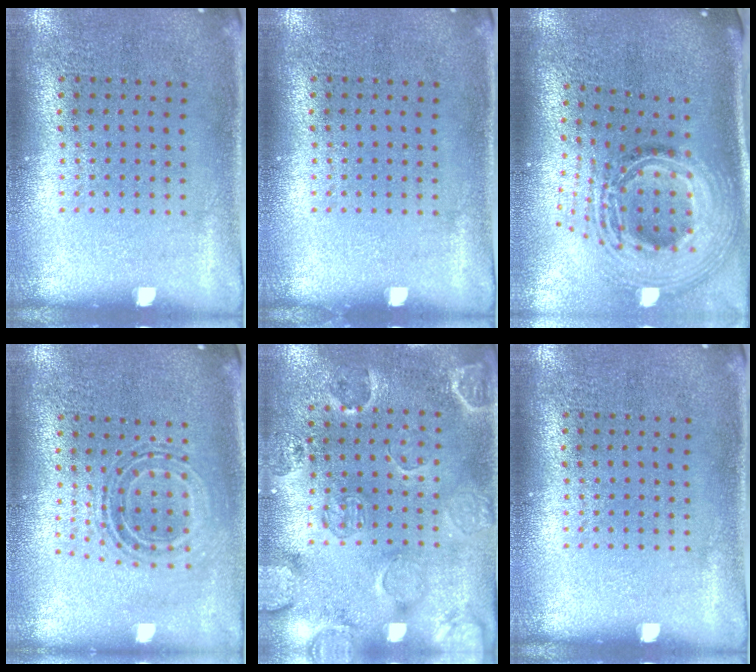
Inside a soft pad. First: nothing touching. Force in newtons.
{"total": 0.0}
{"total": 3.0, "press": 2.1, "slide": 2.1}
{"total": 0.7, "press": 0.7, "slide": 0.2}
{"total": 2.5, "press": 2.1, "slide": 1.4}
{"total": 0.0}